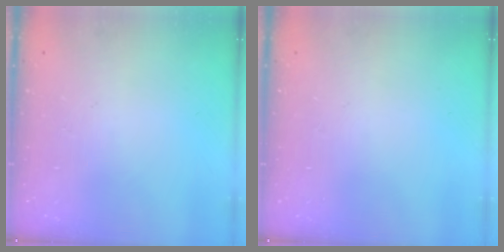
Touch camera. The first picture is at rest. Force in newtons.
{"total": 0.0}